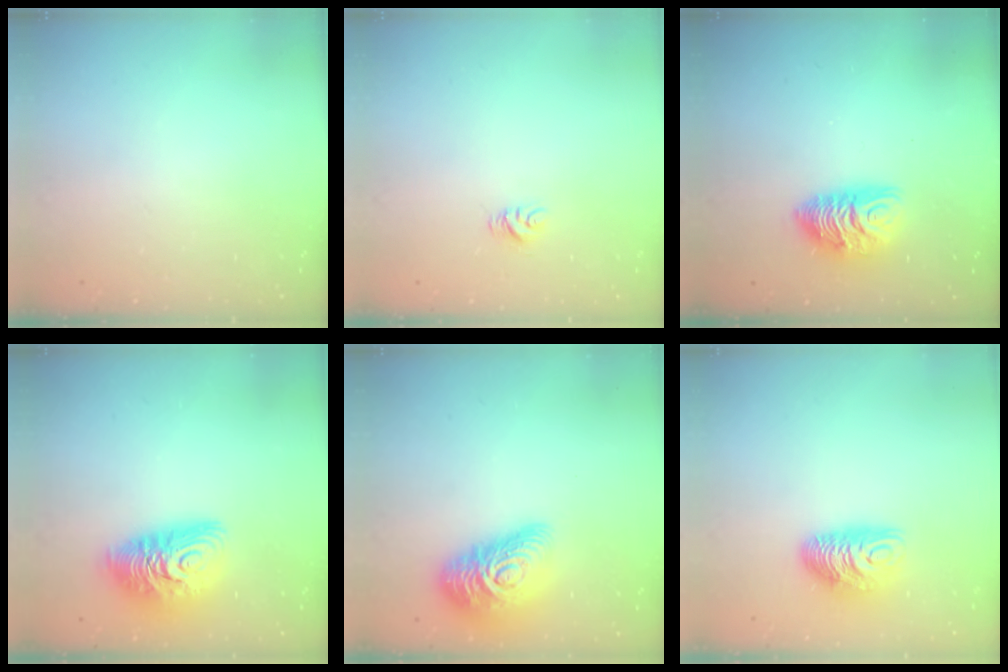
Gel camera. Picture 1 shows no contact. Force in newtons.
{"total": 4.5, "press": 4.5, "slide": 0.3}
{"total": 9.7, "press": 9.7, "slide": 0.2}
{"total": 12.9, "press": 12.9, "slide": 1.0}
{"total": 19.8, "press": 19.7, "slide": 1.1}
{"total": 10.2, "press": 10.2, "slide": 0.4}